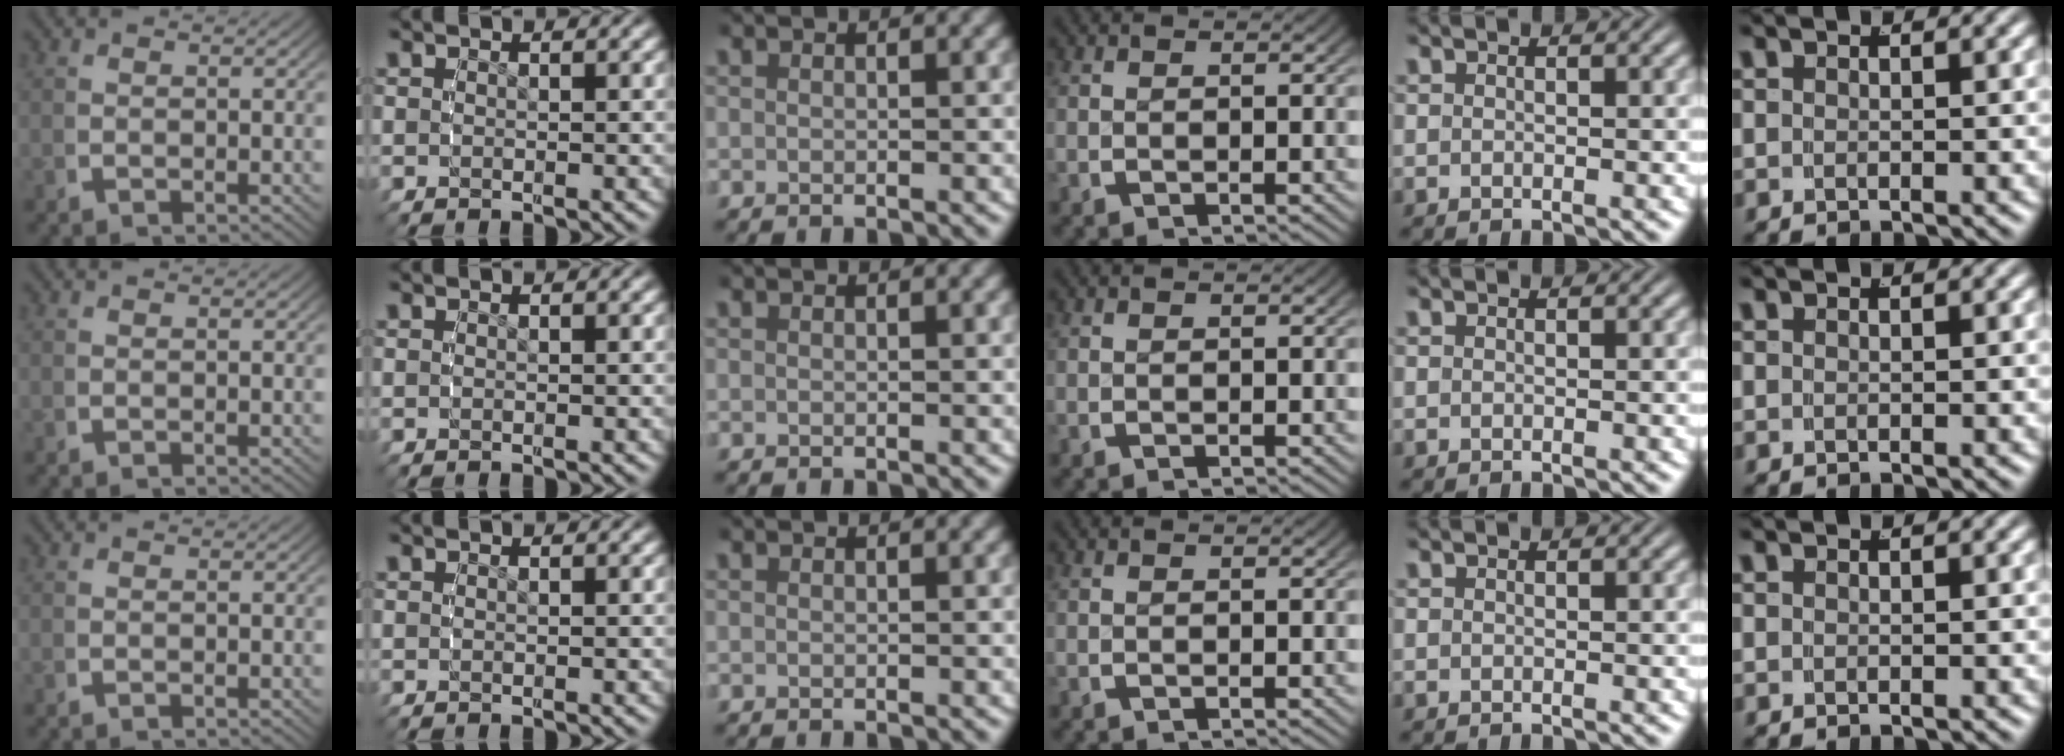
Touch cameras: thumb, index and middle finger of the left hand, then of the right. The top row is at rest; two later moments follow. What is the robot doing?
{"motion": "grasp_and_lifting", "object": "bottle cap"}